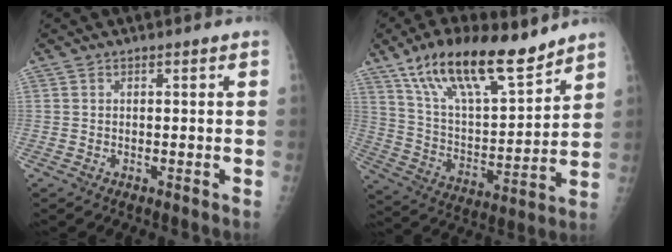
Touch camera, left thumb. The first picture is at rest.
{"total": 20.2, "force": [14.4, 6.5, 12.6], "torque": [-0.190, -0.062, 0.260]}